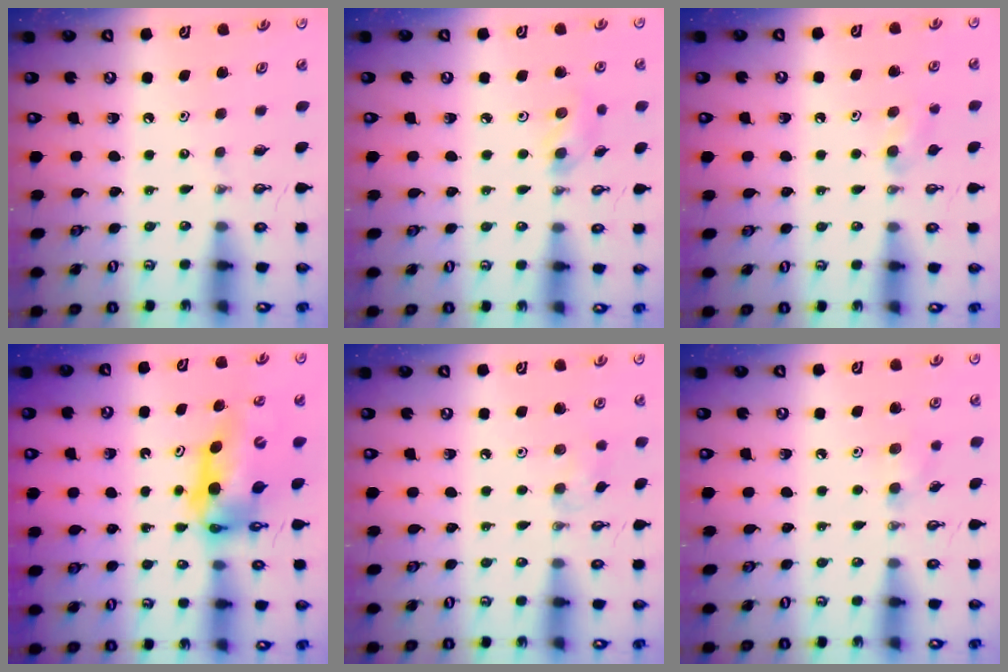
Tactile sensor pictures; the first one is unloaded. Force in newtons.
{"total": 4.6, "press": 4.6, "slide": 0.4}
{"total": 4.6, "press": 4.2, "slide": 1.8}
{"total": 11.2, "press": 11.1, "slide": 1.0}
{"total": 6.5, "press": 6.1, "slide": 2.2}
{"total": 6.4, "press": 6.2, "slide": 1.4}